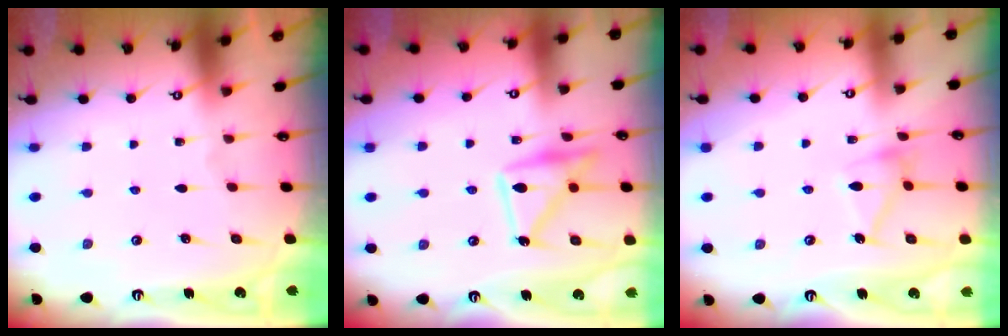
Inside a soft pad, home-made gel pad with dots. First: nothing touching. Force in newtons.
{"total": 15.5, "press": 15.5, "slide": 0.9}
{"total": 12.5, "press": 12.5, "slide": 0.3}